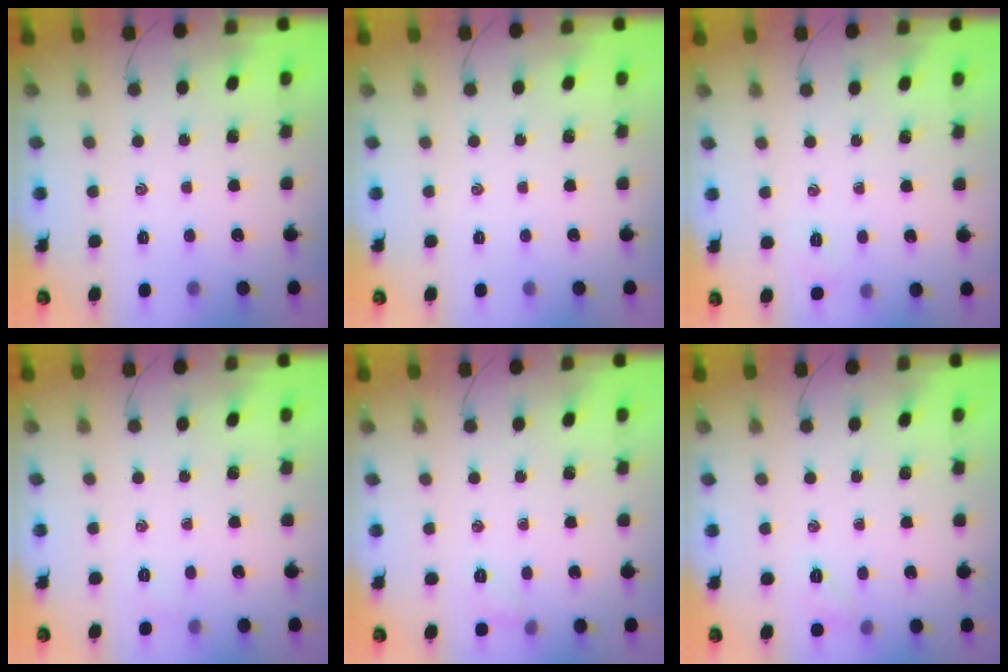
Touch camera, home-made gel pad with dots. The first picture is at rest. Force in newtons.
{"total": 0.0}
{"total": 4.0, "press": 3.9, "slide": 1.2}
{"total": 3.5, "press": 3.3, "slide": 1.1}
{"total": 4.7, "press": 4.5, "slide": 1.4}
{"total": 6.2, "press": 6.0, "slide": 1.3}